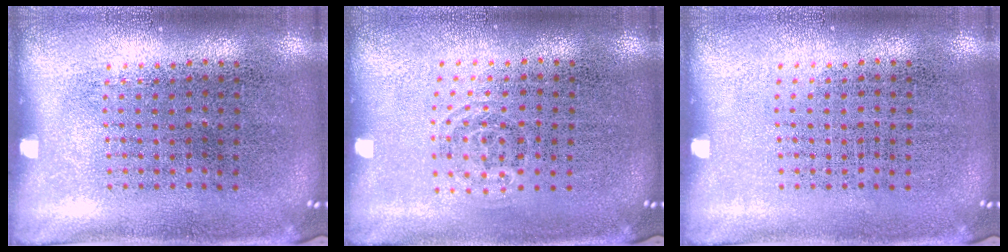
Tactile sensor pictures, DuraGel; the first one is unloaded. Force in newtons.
{"total": 0.7, "press": 0.5, "slide": 0.5}
{"total": 0.0}